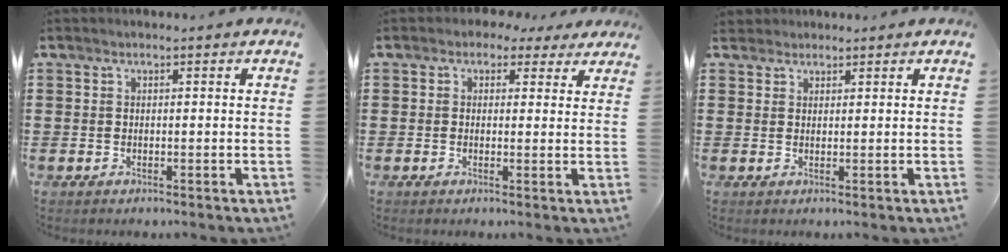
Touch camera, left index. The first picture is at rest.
{"total": 2.2, "force": [1.2, 1.6, 0.8], "torque": [-0.025, 0.010, 0.022]}
{"total": 1.8, "force": [1.6, 0.8, 0.0], "torque": [-0.005, 0.005, 0.032]}